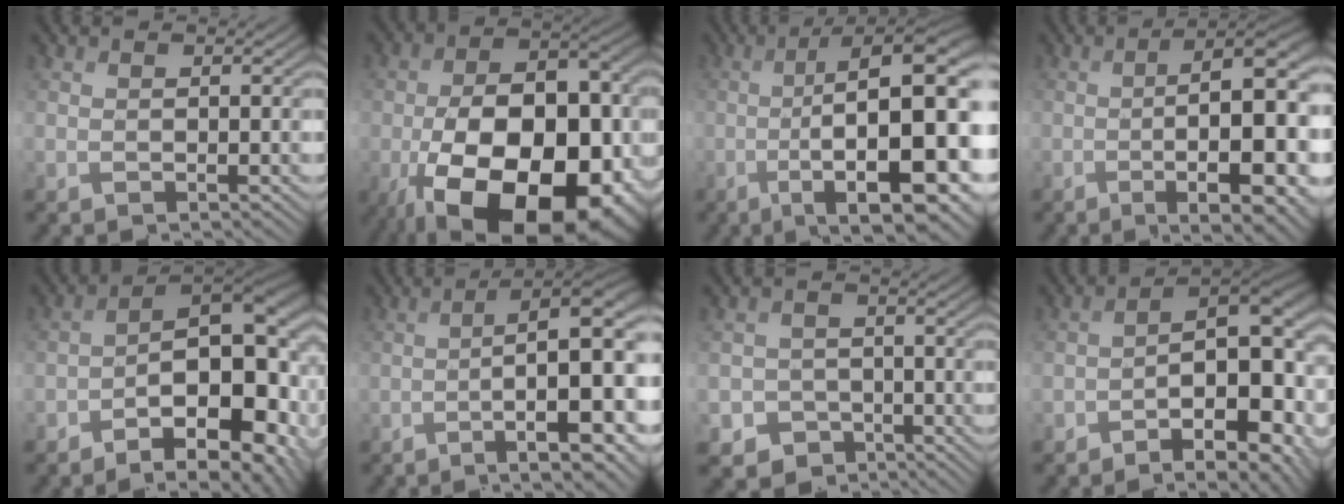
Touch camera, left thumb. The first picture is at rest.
{"total": 22.6, "force": [-8.7, 13.7, 15.7], "torque": [-0.206, -0.026, -0.115]}
{"total": 17.8, "force": [-3.4, 5.8, 16.5], "torque": [-0.232, -0.015, -0.042]}
{"total": 15.0, "force": [-2.5, 4.8, 14.0], "torque": [-0.195, -0.015, -0.027]}
{"total": 15.9, "force": [-5.6, 7.7, 12.8], "torque": [-0.172, -0.018, -0.075]}
{"total": 14.1, "force": [-3.2, 3.9, 13.2], "torque": [-0.177, -0.006, -0.042]}
{"total": 4.6, "force": [-2.3, 3.9, 0.9], "torque": [-0.020, -0.006, -0.044]}
{"total": 14.4, "force": [-5.3, 6.4, 11.7], "torque": [-0.149, -0.017, -0.063]}